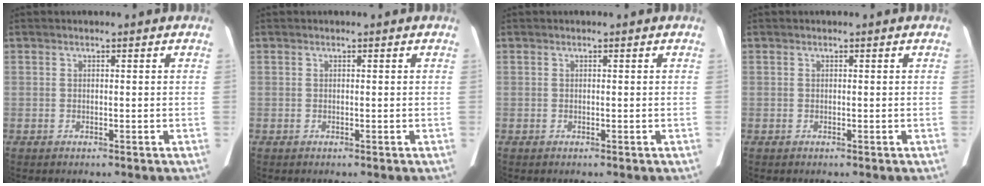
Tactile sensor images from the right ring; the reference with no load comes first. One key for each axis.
{"total": 0.0}
{"total": 0.0}
{"total": 0.0}